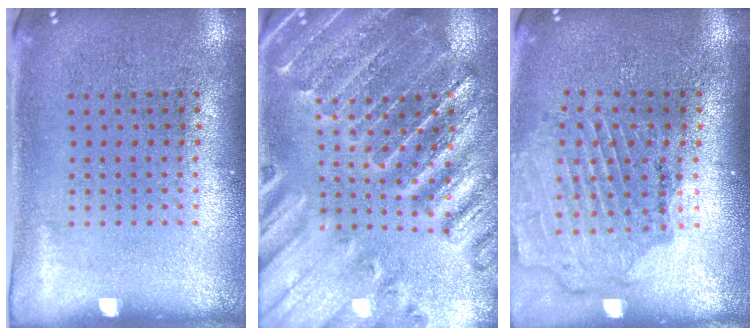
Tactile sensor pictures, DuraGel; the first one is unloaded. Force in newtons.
{"total": 2.8, "press": 2.7, "slide": 0.3}
{"total": 1.6, "press": 1.6, "slide": 0.0}